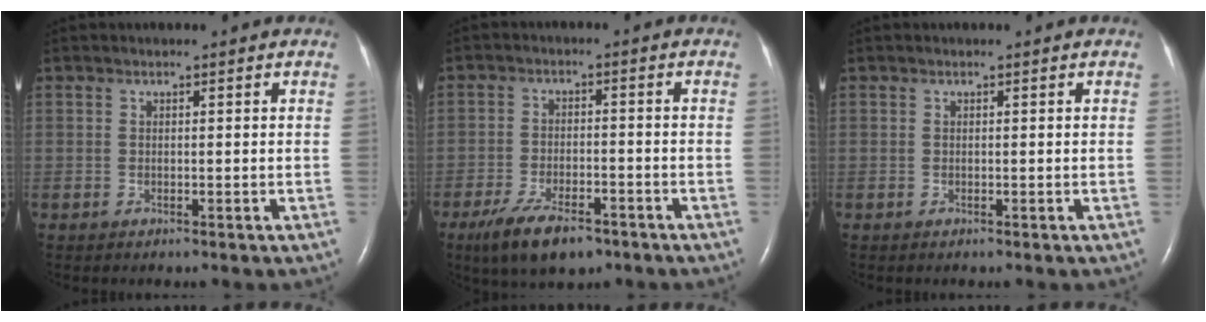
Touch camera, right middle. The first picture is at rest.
{"total": 8.5, "force": [-5.8, 3.0, 5.5], "torque": [-0.106, -0.010, -0.097]}
{"total": 0.0}